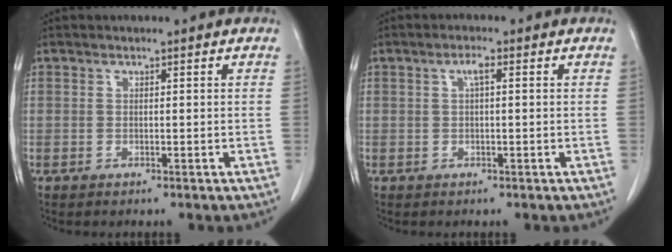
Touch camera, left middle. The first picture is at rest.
{"total": 1.6, "force": [0.4, 0.3, 1.5], "torque": [-0.027, 0.004, 0.006]}